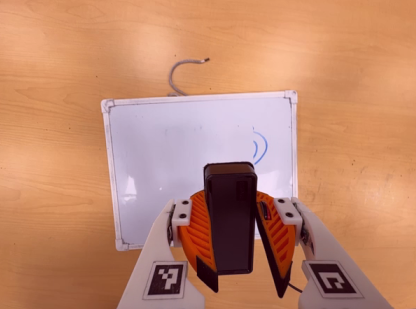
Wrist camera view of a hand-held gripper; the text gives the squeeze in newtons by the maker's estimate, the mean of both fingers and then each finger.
{"total": 10.1, "left": 10.2, "right": 9.9}